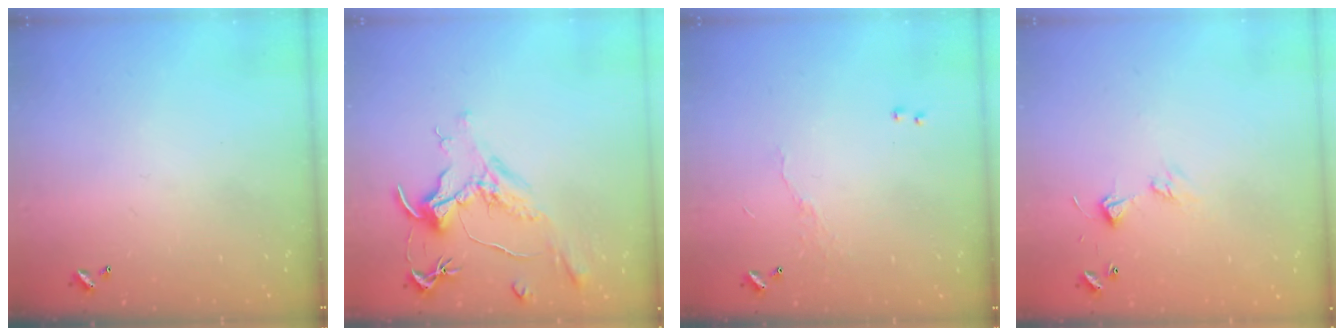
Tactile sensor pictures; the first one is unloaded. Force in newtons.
{"total": 1.6, "press": 1.3, "slide": 0.9}
{"total": 5.0, "press": 5.0, "slide": 0.2}
{"total": 4.6, "press": 4.6, "slide": 0.6}